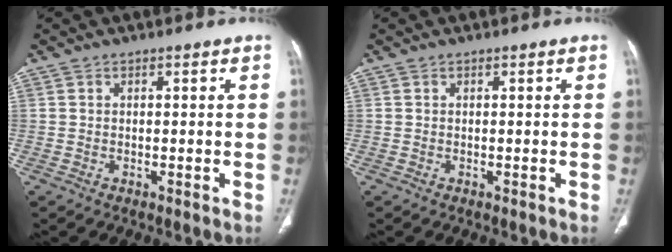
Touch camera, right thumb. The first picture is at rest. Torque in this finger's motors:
{"motor_torque": [0.00, 0.00, -0.14, -0.03, 0.00]}